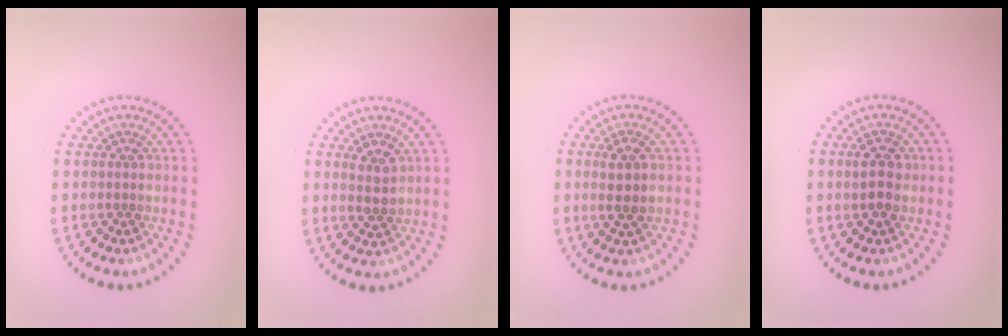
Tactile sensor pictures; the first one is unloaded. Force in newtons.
{"total": 1.8, "press": 1.8, "slide": 0.4}
{"total": 2.4, "press": 2.3, "slide": 0.9}
{"total": 2.5, "press": 2.5, "slide": 0.4}